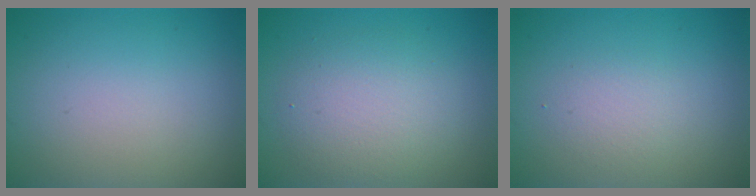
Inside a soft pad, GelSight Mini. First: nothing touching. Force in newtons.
{"total": 4.2, "press": 4.2, "slide": 0.5}
{"total": 1.5, "press": 1.5, "slide": 0.1}